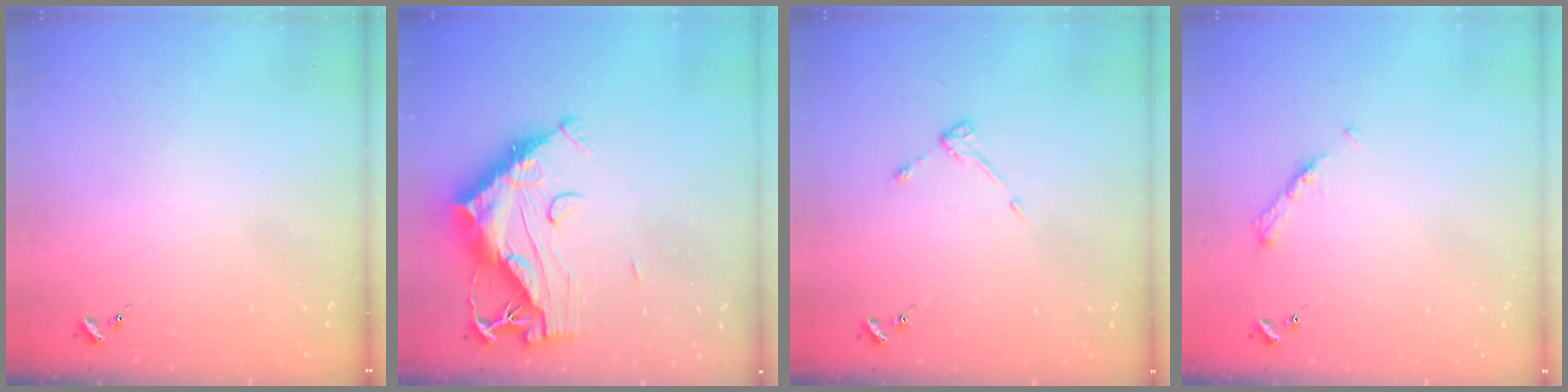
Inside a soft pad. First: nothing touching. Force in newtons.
{"total": 17.4, "press": 17.3, "slide": 1.6}
{"total": 3.2, "press": 3.1, "slide": 0.5}
{"total": 4.9, "press": 4.9, "slide": 0.6}